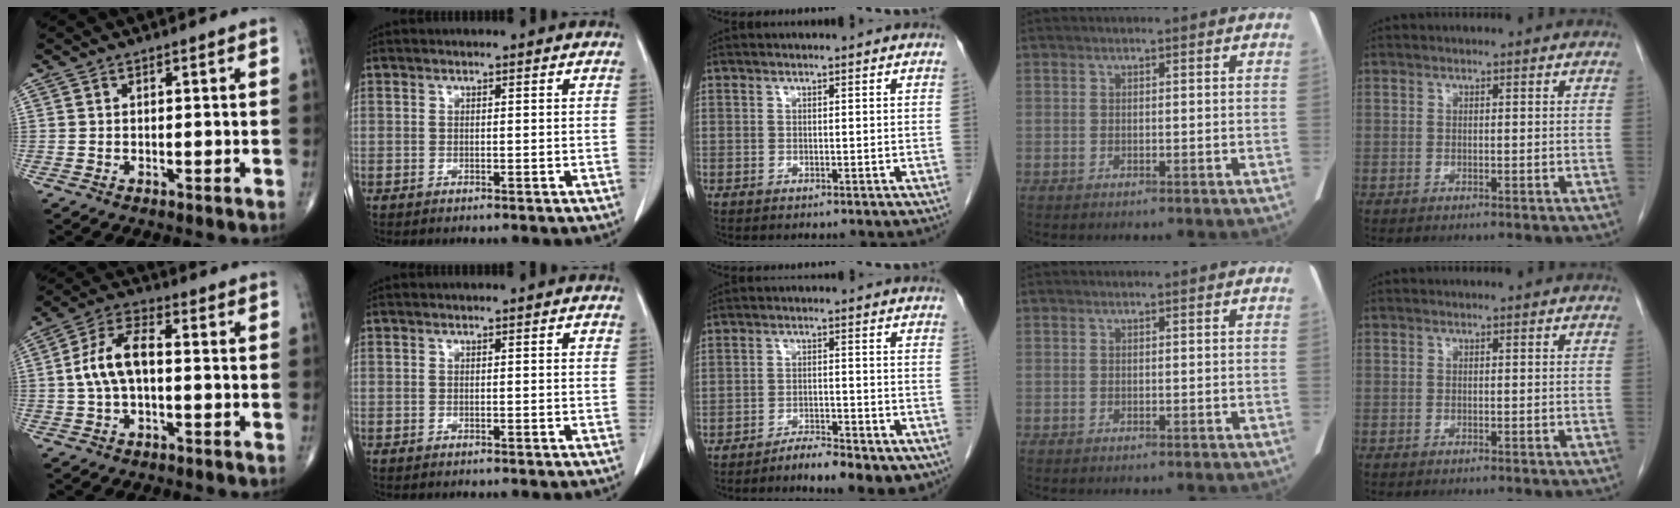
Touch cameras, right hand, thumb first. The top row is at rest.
{"thumb": {"total": 9.1, "force": [-0.2, 4.5, 7.9], "torque": [-0.162, 0.029, -0.010]}, "index": {"total": 0.5, "force": [0.2, 0.1, 0.5], "torque": [-0.008, 0.000, 0.002]}, "middle": {"total": 7.9, "force": [-5.5, 2.1, 5.3], "torque": [-0.065, 0.002, -0.081]}}